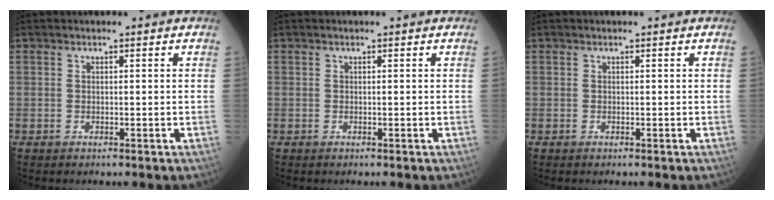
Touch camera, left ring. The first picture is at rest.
{"total": 0.0}
{"total": 0.0}